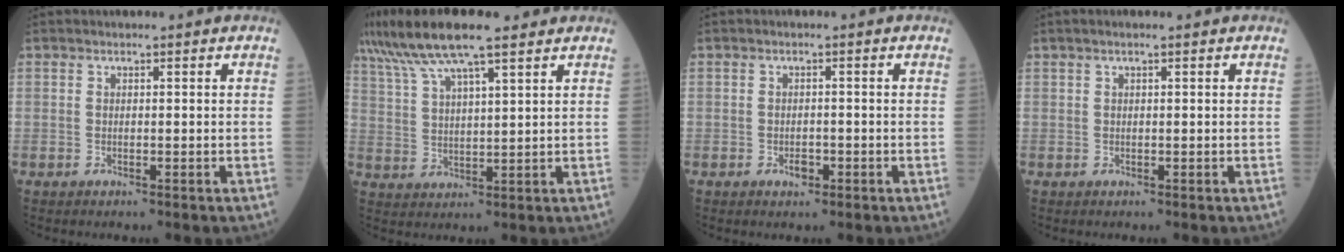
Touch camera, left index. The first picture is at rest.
{"total": 12.4, "force": [9.4, 1.6, 8.0], "torque": [-0.150, 0.034, 0.167]}
{"total": 1.6, "force": [-0.9, 0.9, 0.9], "torque": [-0.012, 0.002, -0.011]}
{"total": 1.1, "force": [0.7, 0.1, 0.9], "torque": [-0.017, 0.011, 0.010]}